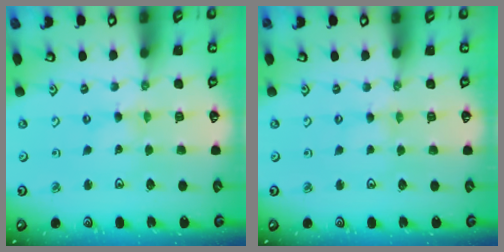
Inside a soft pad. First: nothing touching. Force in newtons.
{"total": 0.7, "press": 0.7, "slide": 0.1}